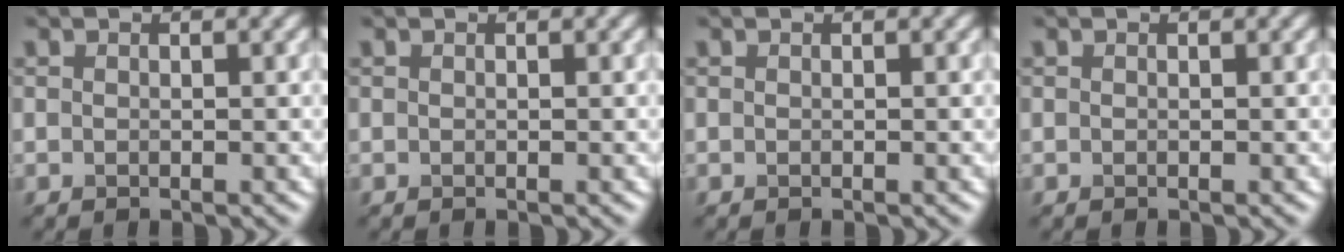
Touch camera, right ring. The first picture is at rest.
{"total": 0.0}
{"total": 0.0}
{"total": 0.0}